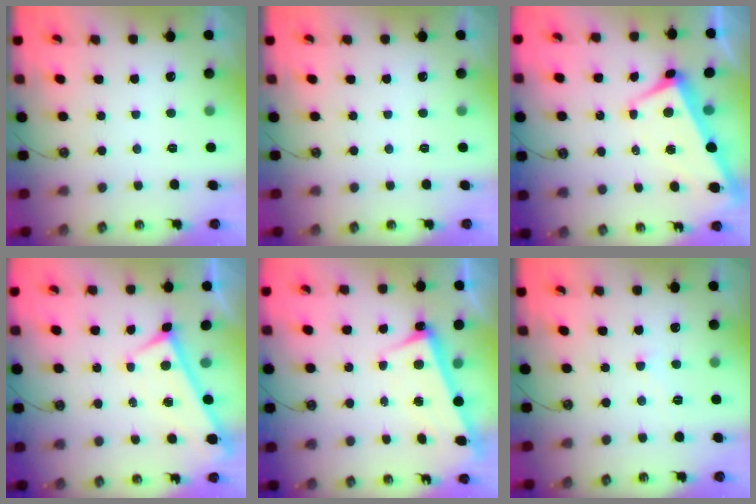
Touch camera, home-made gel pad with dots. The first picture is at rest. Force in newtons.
{"total": 0.0}
{"total": 0.8, "press": 0.2, "slide": 0.8}
{"total": 0.0}
{"total": 3.3, "press": 3.2, "slide": 0.9}
{"total": 2.5, "press": 2.5, "slide": 0.1}